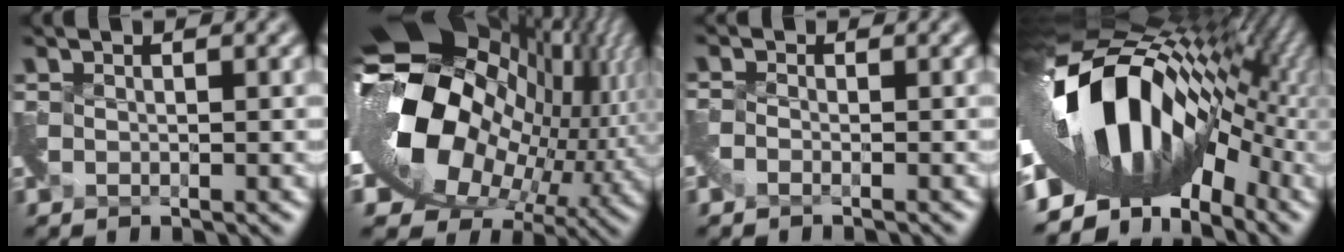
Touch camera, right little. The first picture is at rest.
{"total": 17.4, "force": [-0.3, 12.6, 12.0], "torque": [-0.204, -0.026, 0.024]}
{"total": 1.3, "force": [-1.2, -0.1, -0.4], "torque": [0.005, -0.004, -0.030]}
{"total": 13.0, "force": [-1.2, 7.6, 10.5], "torque": [-0.152, 0.026, -0.044]}